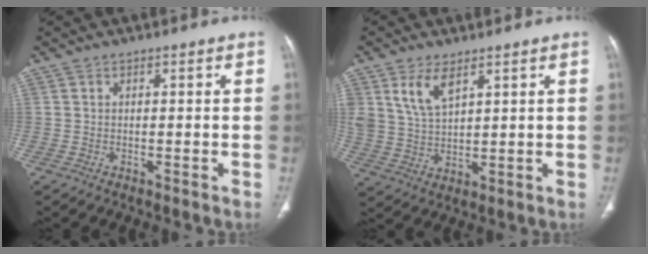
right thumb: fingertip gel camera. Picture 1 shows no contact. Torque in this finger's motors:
{"motor_torque": [0.02, 0.02, 0.51, 0.36, 0.09]}